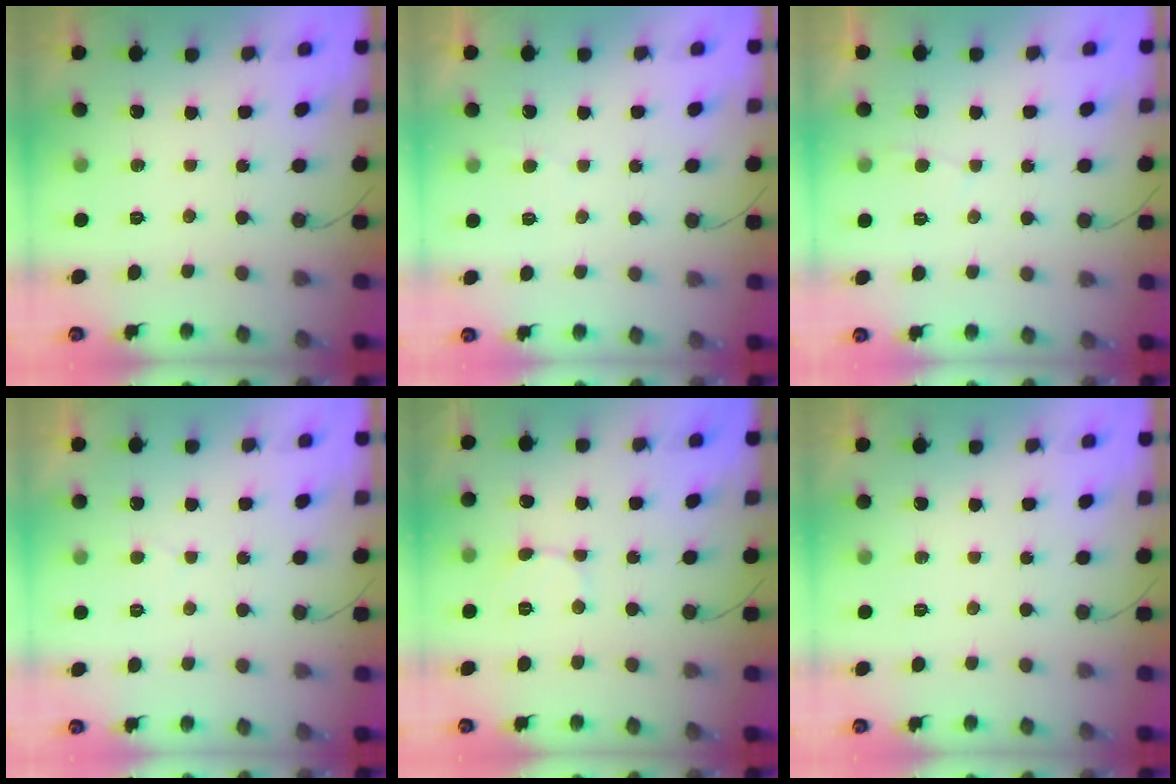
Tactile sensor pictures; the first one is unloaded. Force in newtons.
{"total": 1.6, "press": 1.6, "slide": 0.2}
{"total": 2.0, "press": 2.0, "slide": 0.2}
{"total": 2.2, "press": 2.2, "slide": 0.2}
{"total": 3.7, "press": 3.7, "slide": 0.3}
{"total": 0.0}